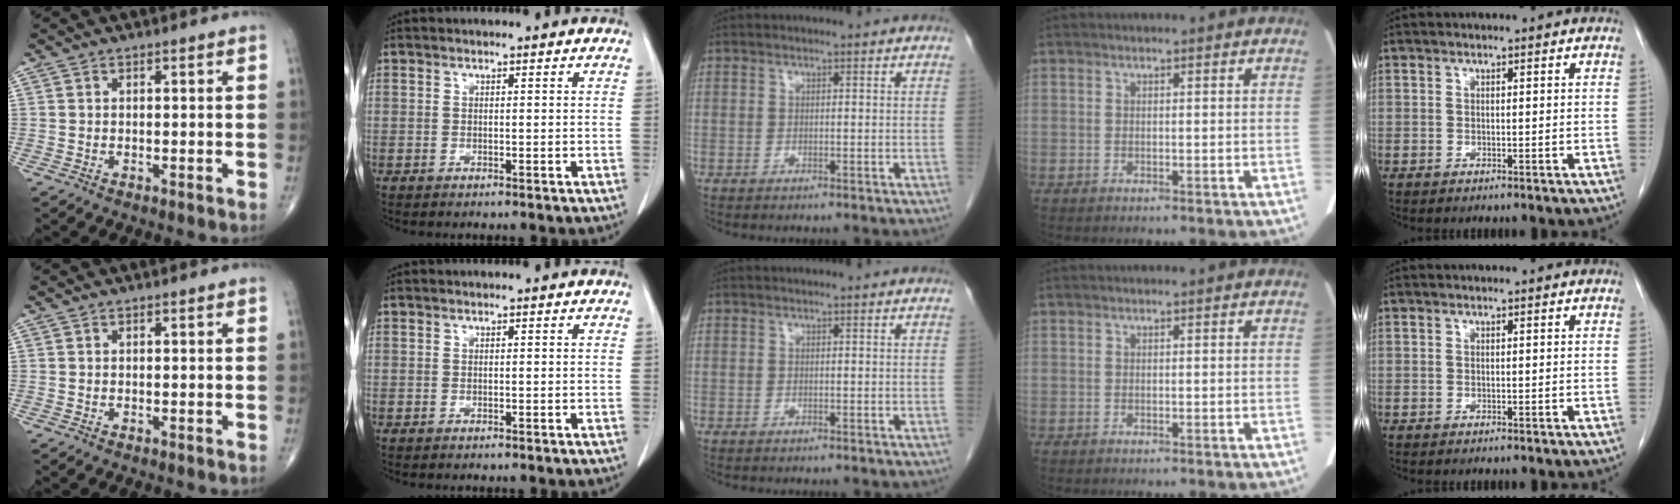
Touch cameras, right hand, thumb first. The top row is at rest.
{}